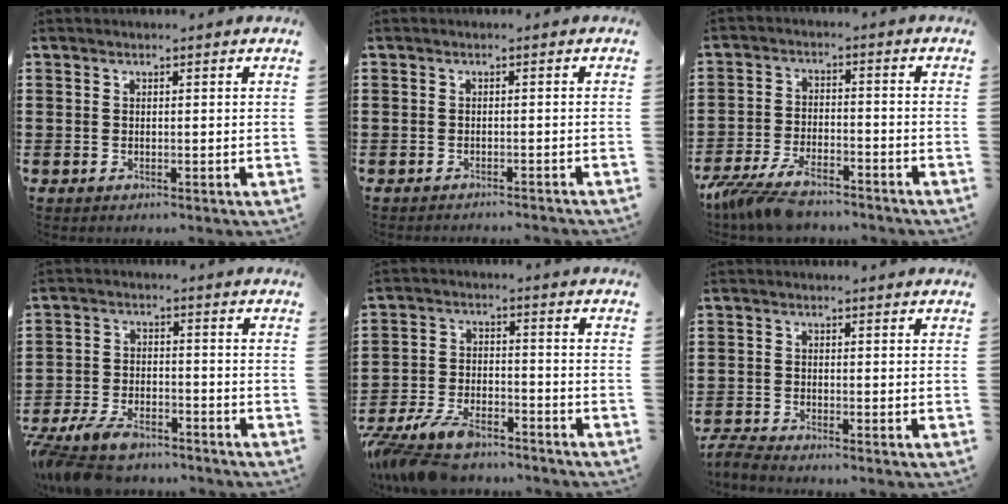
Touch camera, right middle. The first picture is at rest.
{"total": 1.1, "force": [-1.0, -0.2, 0.0], "torque": [-0.004, 0.000, -0.020]}
{"total": 7.6, "force": [-6.4, 1.8, 3.7], "torque": [-0.094, -0.005, -0.125]}
{"total": 7.0, "force": [-6.3, 1.8, 2.6], "torque": [-0.072, 0.002, -0.125]}
{"total": 8.5, "force": [-7.6, 2.0, 3.1], "torque": [-0.081, 0.007, -0.151]}
{"total": 2.4, "force": [-2.3, 0.0, 0.5], "torque": [-0.025, -0.005, -0.051]}